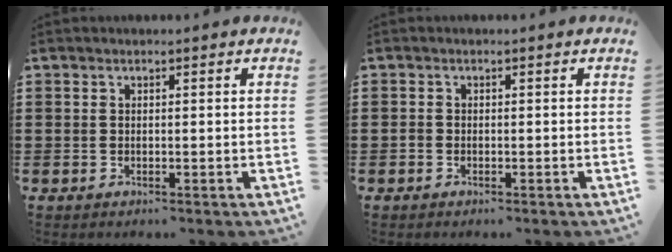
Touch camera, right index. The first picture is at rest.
{"total": 0.8, "force": [-0.5, 0.6, 0.3], "torque": [-0.013, -0.001, -0.013]}